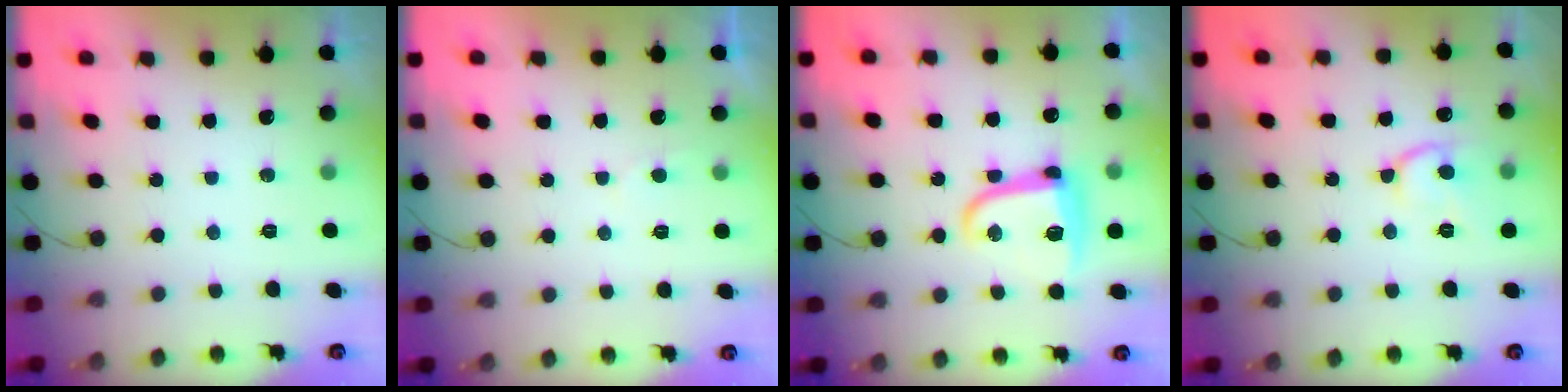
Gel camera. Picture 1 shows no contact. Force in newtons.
{"total": 2.0, "press": 1.9, "slide": 0.3}
{"total": 12.6, "press": 12.6, "slide": 0.2}
{"total": 10.6, "press": 10.6, "slide": 0.8}